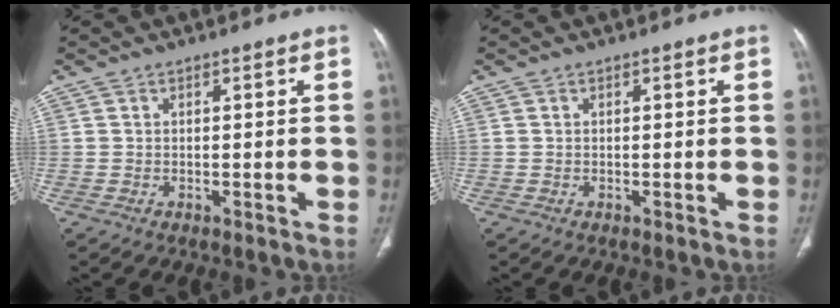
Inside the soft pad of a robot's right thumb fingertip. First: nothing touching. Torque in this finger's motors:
{"motor_torque": [0.01, 0.01, -0.04, 0.01, 0.00]}